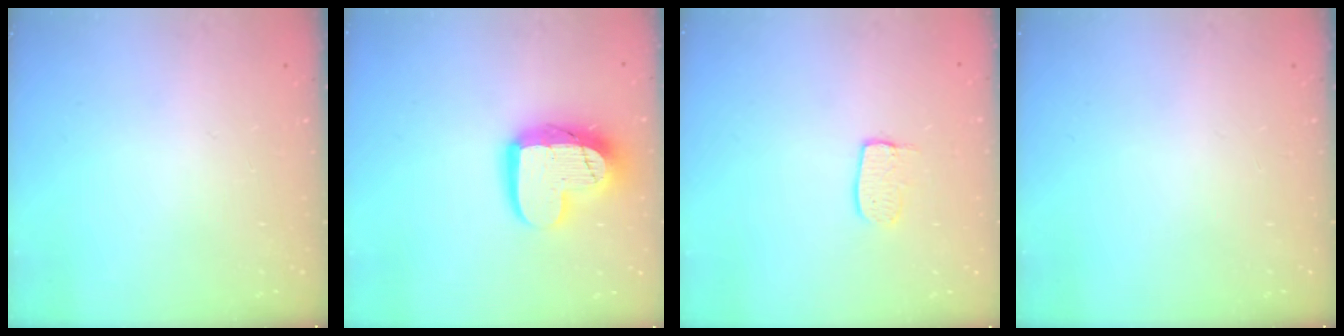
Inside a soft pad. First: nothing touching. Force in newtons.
{"total": 15.1, "press": 15.1, "slide": 1.3}
{"total": 6.0, "press": 6.0, "slide": 0.3}
{"total": 0.0}